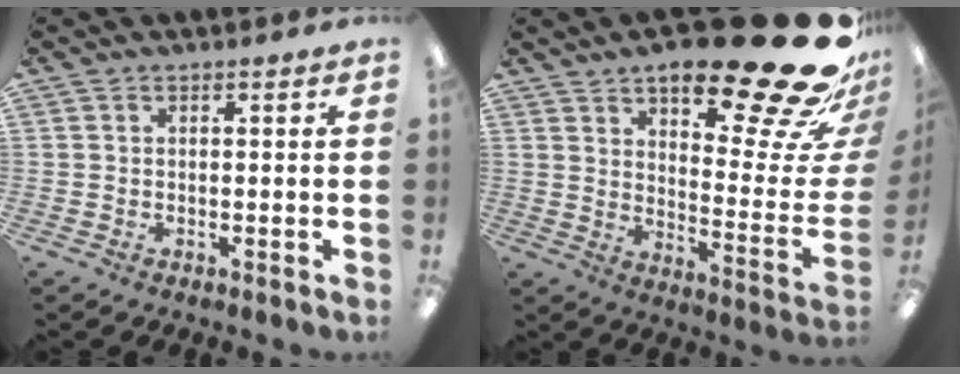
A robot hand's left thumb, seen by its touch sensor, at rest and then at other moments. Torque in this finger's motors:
{"motor_torque": [0.72, 0.75, 1.57, -1.21, 0.10]}